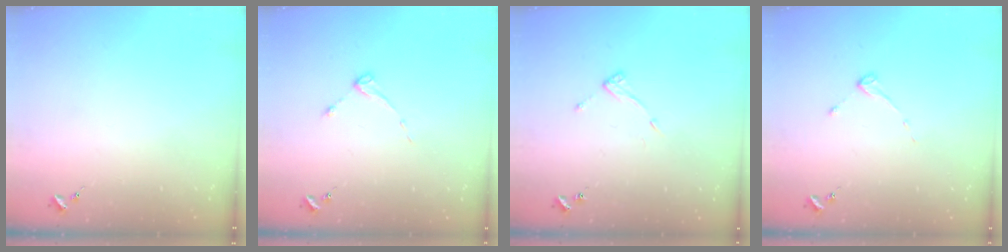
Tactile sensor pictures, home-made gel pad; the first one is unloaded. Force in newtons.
{"total": 3.0, "press": 3.0, "slide": 0.4}
{"total": 7.5, "press": 7.5, "slide": 0.5}
{"total": 2.7, "press": 2.7, "slide": 0.3}